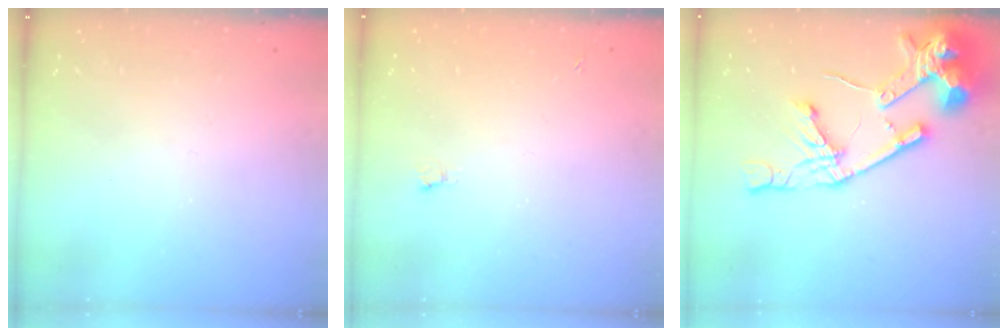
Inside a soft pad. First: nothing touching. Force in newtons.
{"total": 2.6, "press": 2.6, "slide": 0.5}
{"total": 19.9, "press": 19.8, "slide": 2.0}